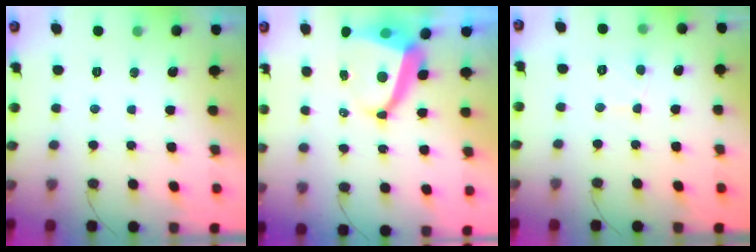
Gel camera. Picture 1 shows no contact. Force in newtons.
{"total": 8.3, "press": 8.2, "slide": 1.1}
{"total": 2.7, "press": 2.7, "slide": 0.3}